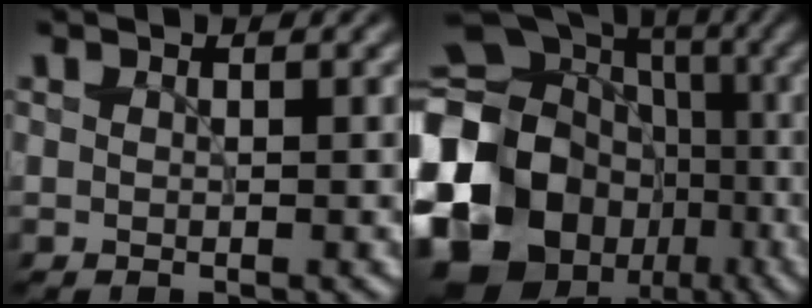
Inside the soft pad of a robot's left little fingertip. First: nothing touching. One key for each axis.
{"total": 22.9, "fx": -5.5, "fy": 19.4, "fz": 10.9, "tx": -0.226, "ty": -0.023, "tz": -0.116}